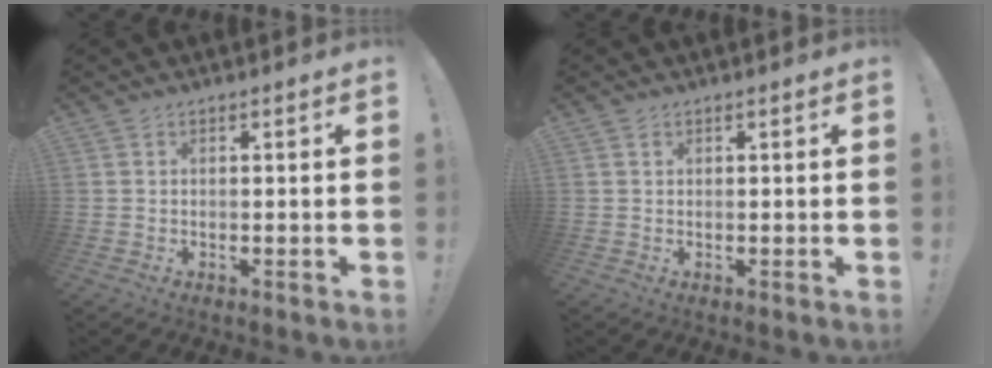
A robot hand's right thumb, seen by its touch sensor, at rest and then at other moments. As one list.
[{"total": 0.7, "force": [0.4, 0.6, 0.1], "torque": [0.004, -0.001, 0.005]}]